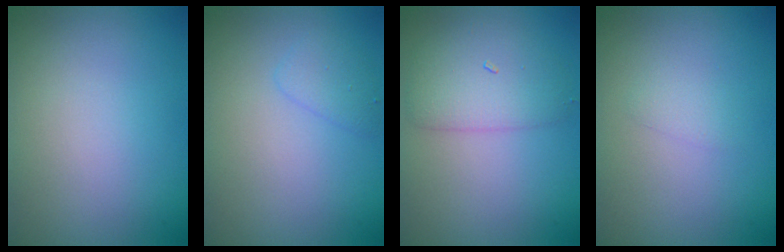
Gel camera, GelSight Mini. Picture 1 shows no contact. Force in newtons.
{"total": 1.4, "press": 1.4, "slide": 0.1}
{"total": 3.5, "press": 3.5, "slide": 0.1}
{"total": 0.9, "press": 0.9, "slide": 0.0}